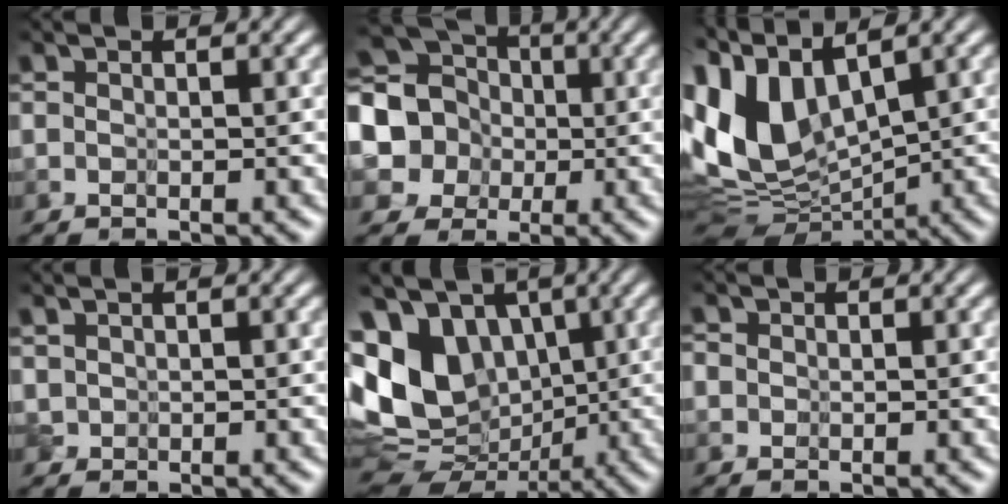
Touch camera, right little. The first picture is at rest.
{"total": 10.2, "force": [0.7, 9.3, 4.1], "torque": [-0.139, 0.006, -0.022]}
{"total": 6.3, "force": [3.1, 2.7, 4.7], "torque": [-0.137, -0.009, 0.053]}
{"total": 1.3, "force": [0.8, 1.0, 0.4], "torque": [-0.020, 0.000, 0.010]}
{"total": 9.8, "force": [1.8, 7.6, 5.9], "torque": [-0.121, 0.000, 0.032]}
{"total": 1.0, "force": [0.3, 1.0, 0.1], "torque": [-0.008, 0.007, -0.014]}